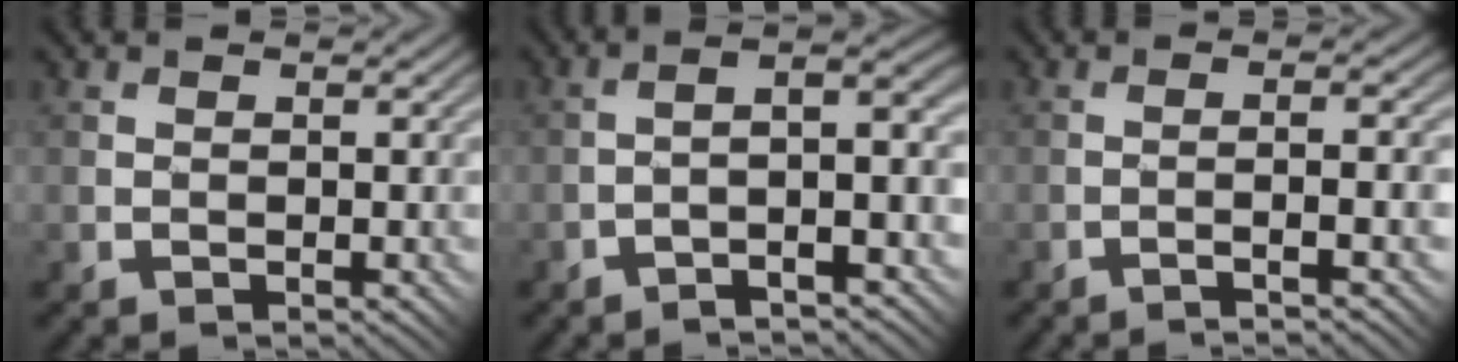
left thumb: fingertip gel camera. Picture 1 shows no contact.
{"total": 5.7, "force": [-2.0, 0.9, 5.2], "torque": [-0.076, 0.022, -0.042]}
{"total": 4.7, "force": [-1.9, -0.2, 4.3], "torque": [-0.059, 0.014, -0.036]}